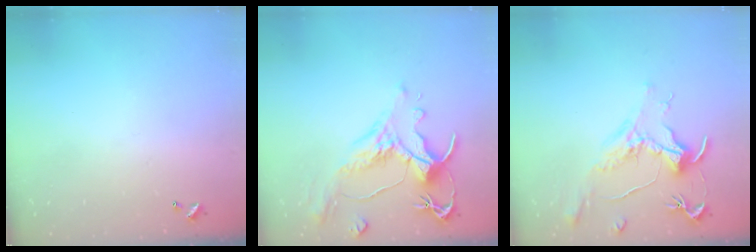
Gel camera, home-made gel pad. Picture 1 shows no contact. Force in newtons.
{"total": 1.6, "press": 0.4, "slide": 1.5}
{"total": 1.6, "press": 1.4, "slide": 0.7}